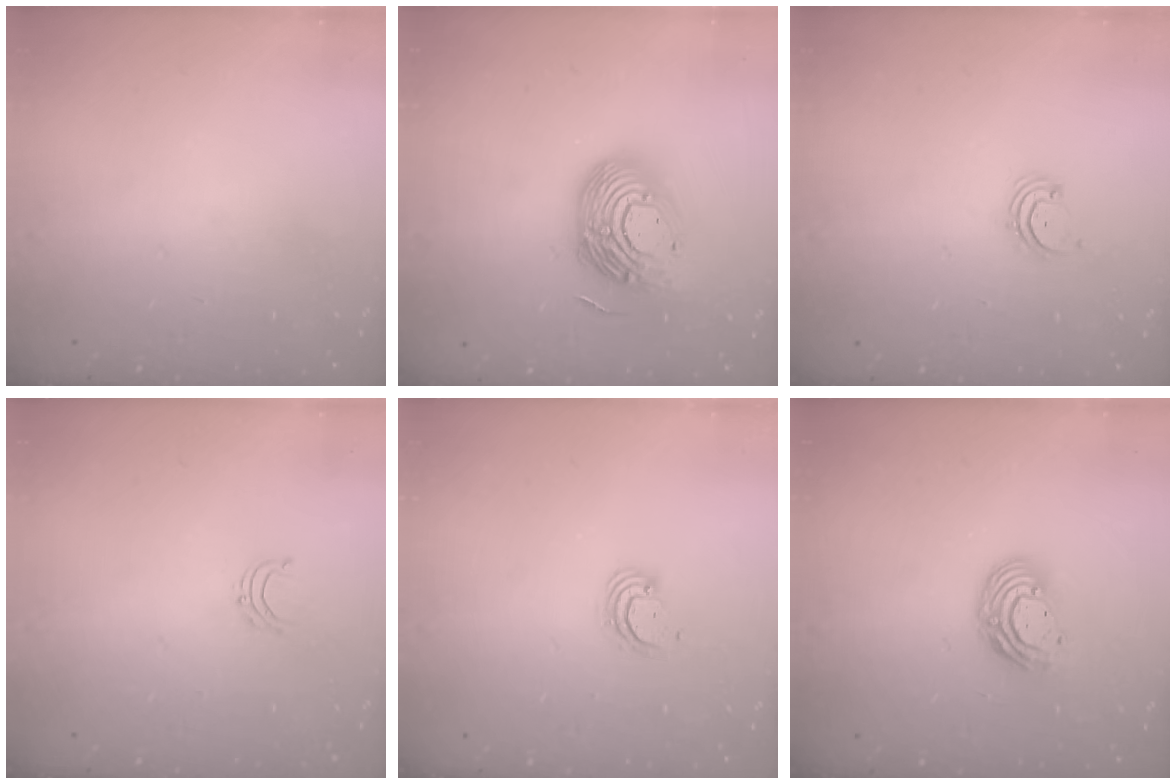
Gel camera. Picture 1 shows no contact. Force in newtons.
{"total": 17.9, "press": 17.9, "slide": 1.2}
{"total": 1.7, "press": 1.6, "slide": 0.2}
{"total": 3.7, "press": 3.7, "slide": 0.3}
{"total": 3.0, "press": 3.0, "slide": 0.2}
{"total": 9.9, "press": 9.9, "slide": 0.8}